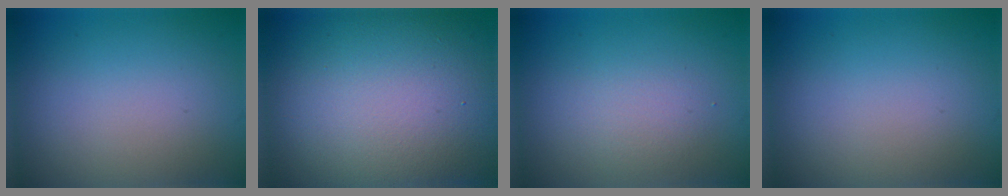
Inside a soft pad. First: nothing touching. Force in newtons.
{"total": 16.3, "press": 16.3, "slide": 0.9}
{"total": 2.0, "press": 2.0, "slide": 0.1}
{"total": 0.0}